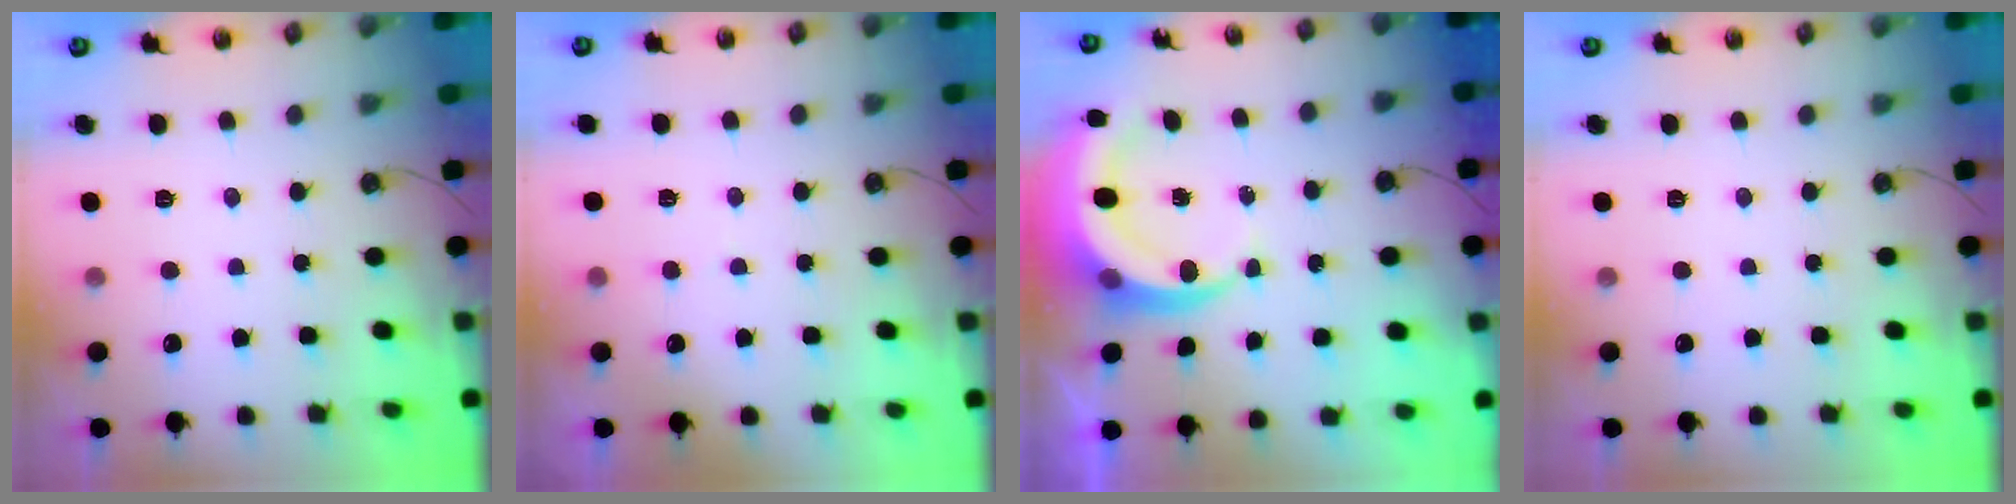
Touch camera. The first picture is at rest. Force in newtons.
{"total": 2.8, "press": 2.6, "slide": 1.1}
{"total": 8.2, "press": 8.1, "slide": 1.0}
{"total": 0.0}